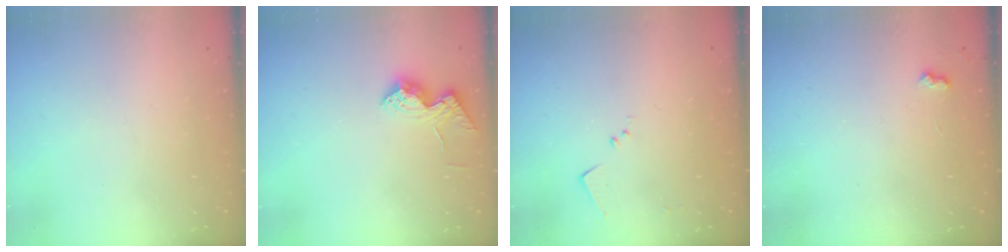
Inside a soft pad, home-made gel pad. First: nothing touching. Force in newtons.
{"total": 13.8, "press": 13.7, "slide": 0.7}
{"total": 6.3, "press": 6.3, "slide": 1.0}
{"total": 4.4, "press": 4.3, "slide": 0.6}